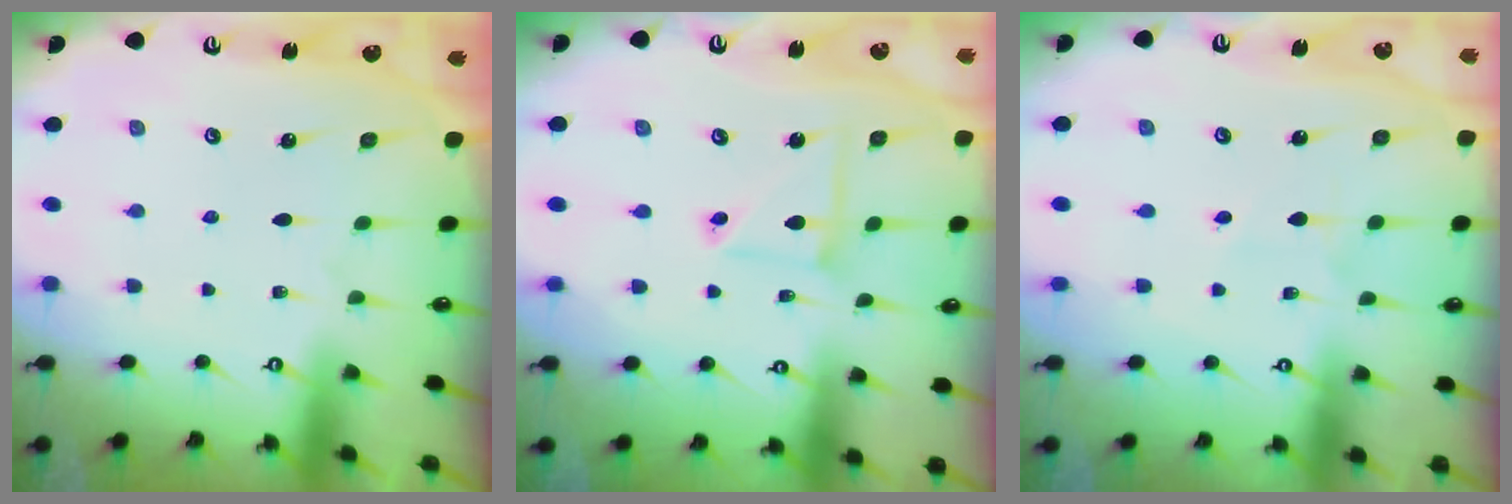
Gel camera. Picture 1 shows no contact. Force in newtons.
{"total": 6.6, "press": 6.6, "slide": 0.5}
{"total": 2.7, "press": 2.6, "slide": 0.3}